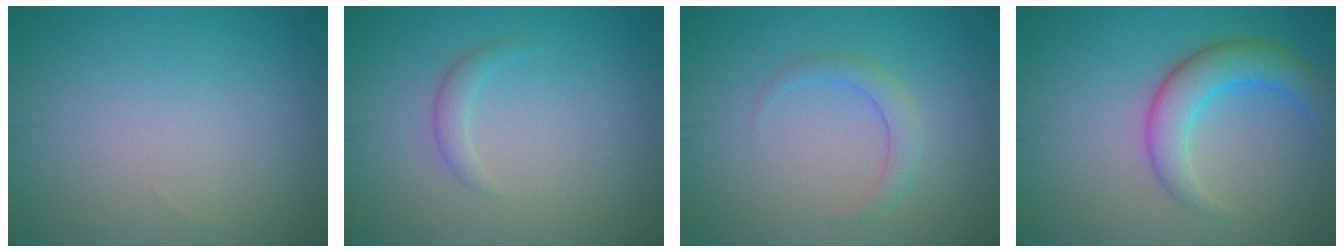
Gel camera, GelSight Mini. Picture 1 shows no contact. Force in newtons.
{"total": 1.3, "press": 1.3, "slide": 0.0}
{"total": 1.8, "press": 1.8, "slide": 0.1}
{"total": 4.6, "press": 4.6, "slide": 0.2}